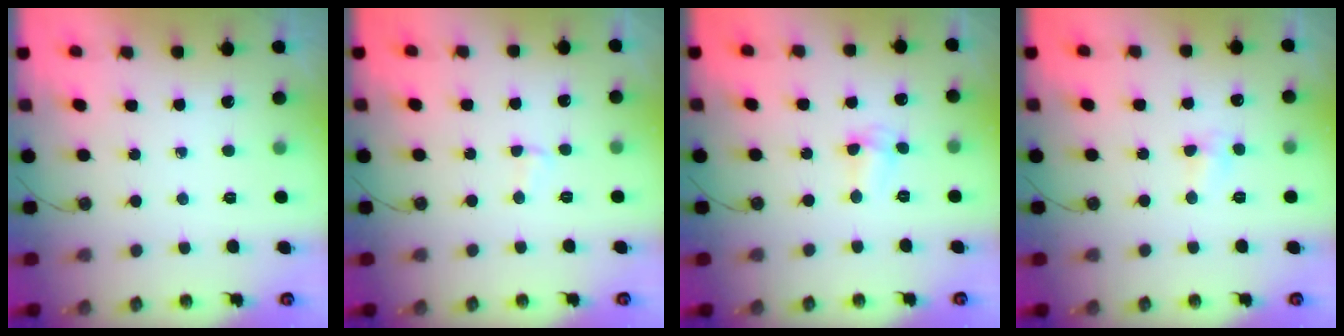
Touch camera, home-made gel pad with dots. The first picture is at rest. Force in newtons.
{"total": 2.3, "press": 2.3, "slide": 0.5}
{"total": 3.6, "press": 3.5, "slide": 0.8}
{"total": 3.9, "press": 3.9, "slide": 0.5}